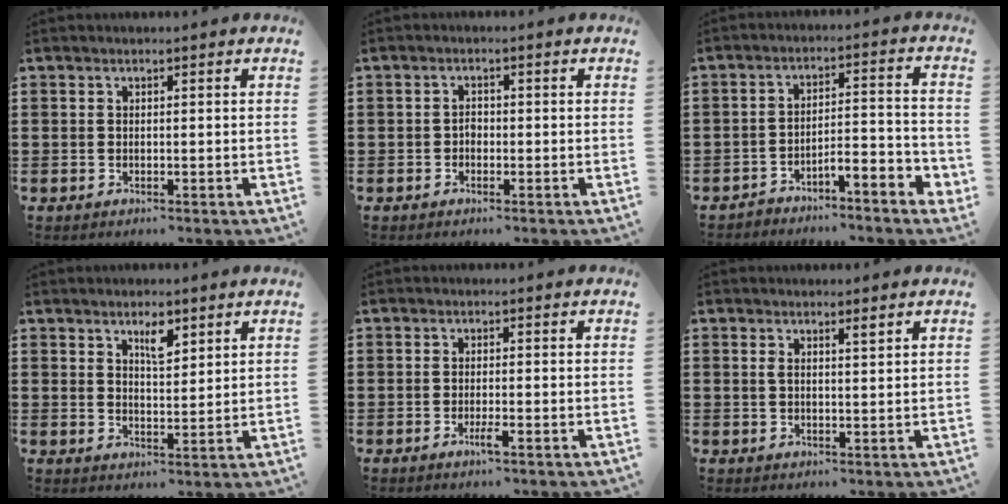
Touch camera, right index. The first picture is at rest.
{"total": 1.3, "force": [-0.6, 0.9, 0.7], "torque": [-0.017, 0.000, -0.012]}
{"total": 4.4, "force": [-4.3, 0.1, 1.1], "torque": [-0.023, -0.002, -0.089]}
{"total": 3.7, "force": [2.5, 1.3, 2.5], "torque": [-0.038, -0.001, 0.040]}
{"total": 1.9, "force": [-1.1, 0.1, 1.5], "torque": [-0.032, -0.004, -0.022]}
{"total": 1.6, "force": [0.9, 0.3, 1.3], "torque": [-0.018, -0.002, 0.012]}